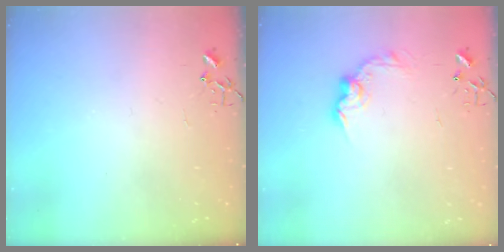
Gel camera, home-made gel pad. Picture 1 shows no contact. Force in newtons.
{"total": 9.6, "press": 9.6, "slide": 0.4}